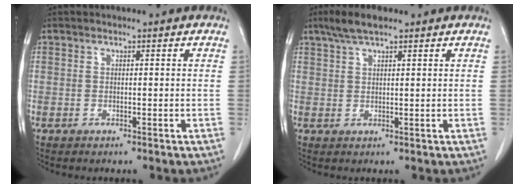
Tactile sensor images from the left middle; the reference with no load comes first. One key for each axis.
{"total": 4.3, "fx": 3.2, "fy": 0.8, "fz": 2.9, "tx": -0.064, "ty": 0.013, "tz": 0.062}